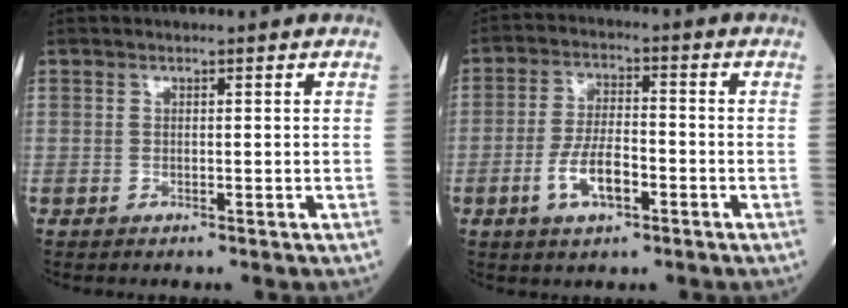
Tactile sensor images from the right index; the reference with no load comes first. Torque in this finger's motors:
{"motor_torque": [1.21, -0.28, 0.69, 0.18]}